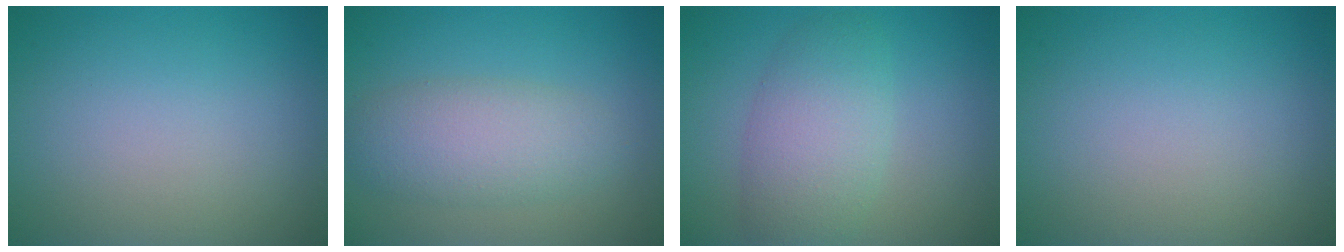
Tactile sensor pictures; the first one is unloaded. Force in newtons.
{"total": 4.5, "press": 4.5, "slide": 0.4}
{"total": 5.0, "press": 5.0, "slide": 0.2}
{"total": 0.0}